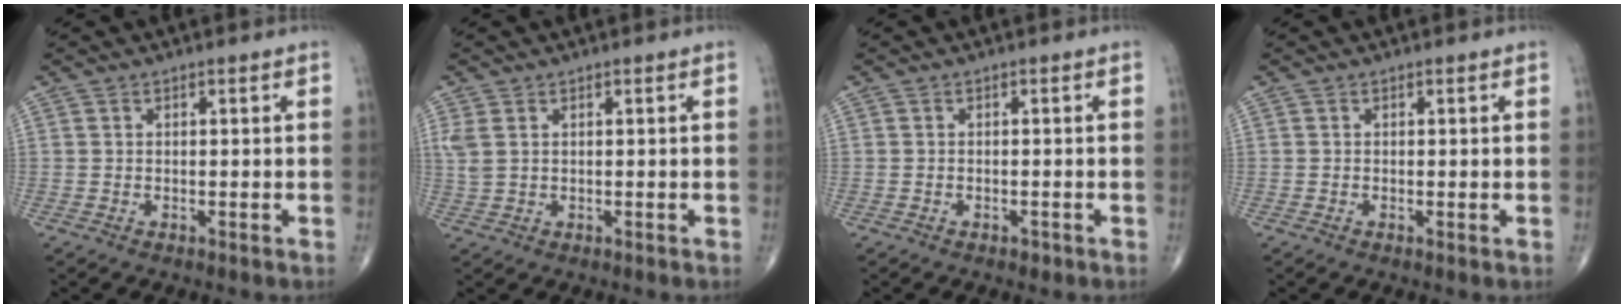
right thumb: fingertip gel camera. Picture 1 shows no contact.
{"total": 2.8, "force": [0.9, 1.7, 2.0], "torque": [-0.061, 0.006, 0.027]}
{"total": 0.9, "force": [-0.6, 0.6, 0.4], "torque": [-0.006, 0.001, -0.009]}
{"total": 0.0}